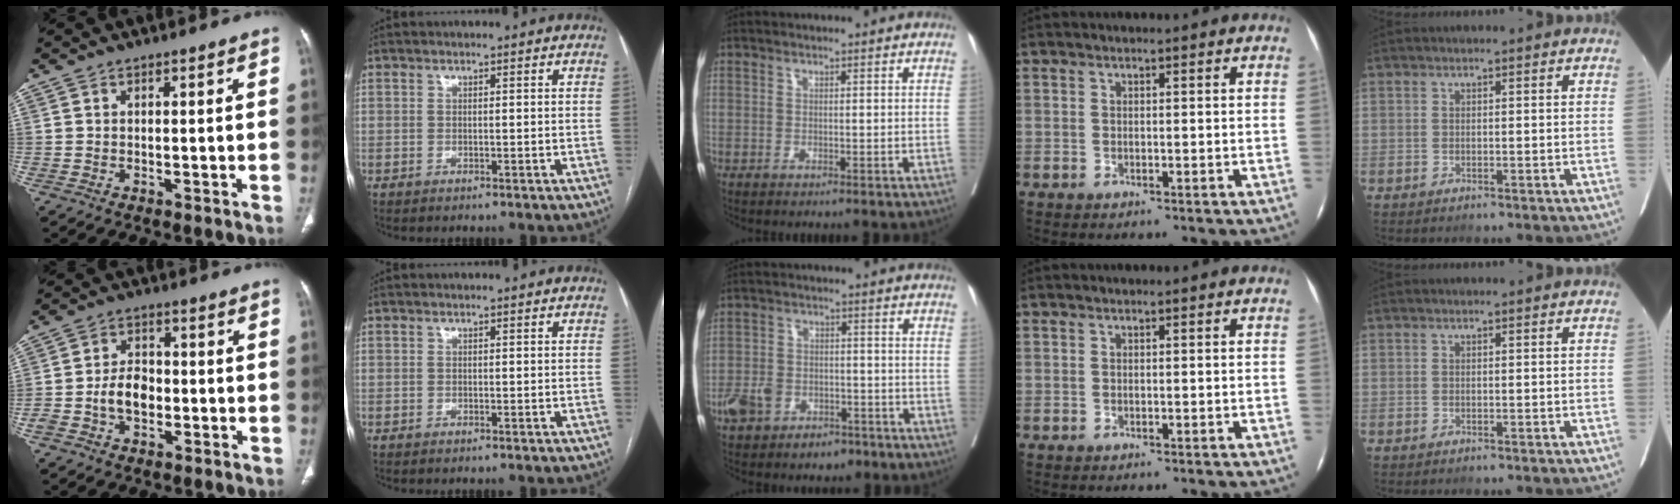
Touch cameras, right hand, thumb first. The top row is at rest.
{"thumb": {"total": 6.4, "force": [-1.6, 4.4, 4.3], "torque": [-0.068, 0.022, -0.034]}, "middle": {"total": 7.7, "force": [-4.3, 4.8, 4.1], "torque": [-0.080, 0.016, -0.064]}}